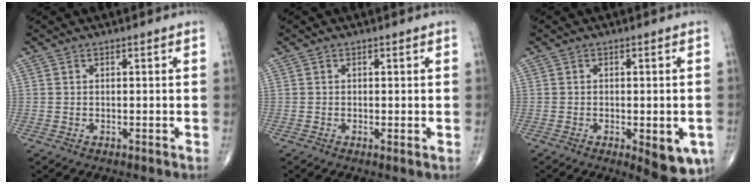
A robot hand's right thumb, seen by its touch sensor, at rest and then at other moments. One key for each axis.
{"total": 0.7, "fx": -0.1, "fy": 0.1, "fz": 0.7, "tx": -0.017, "ty": -0.004, "tz": -0.005}
{"total": 9.0, "fx": -2.9, "fy": 3.3, "fz": 7.8, "tx": -0.086, "ty": -0.010, "tz": -0.033}